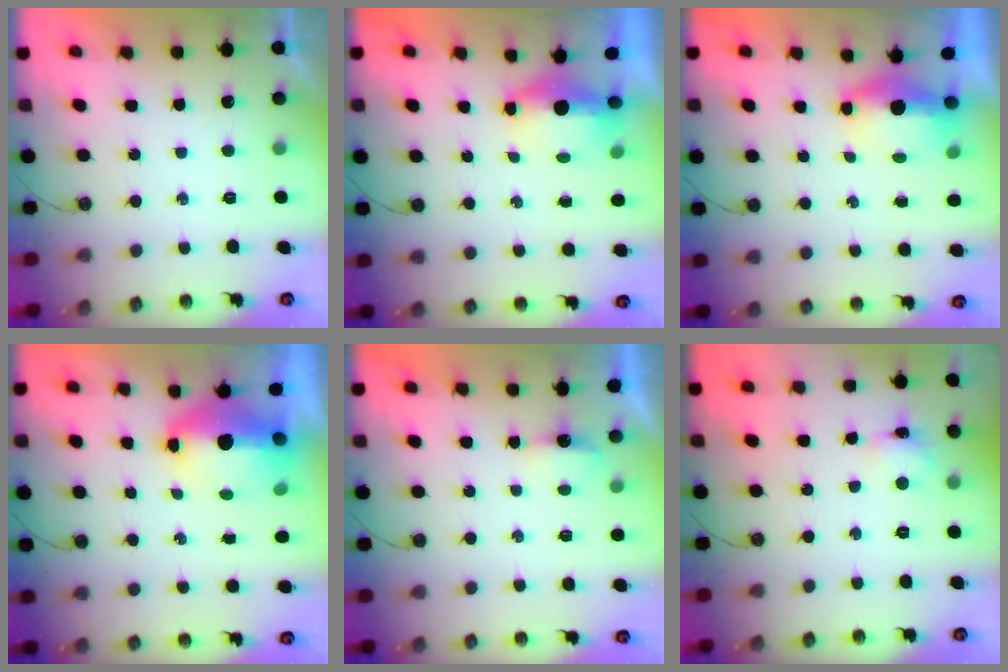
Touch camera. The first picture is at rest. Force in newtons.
{"total": 14.6, "press": 7.0, "slide": 12.8}
{"total": 5.3, "press": 5.1, "slide": 1.3}
{"total": 8.2, "press": 8.2, "slide": 1.0}
{"total": 3.1, "press": 3.1, "slide": 0.6}
{"total": 4.3, "press": 4.3, "slide": 0.1}